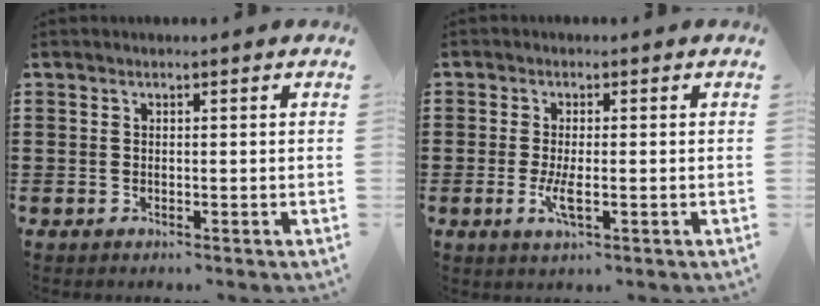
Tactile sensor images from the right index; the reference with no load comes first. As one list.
[{"total": 3.3, "force": [-0.8, 0.8, 3.1], "torque": [-0.067, -0.009, -0.017]}]